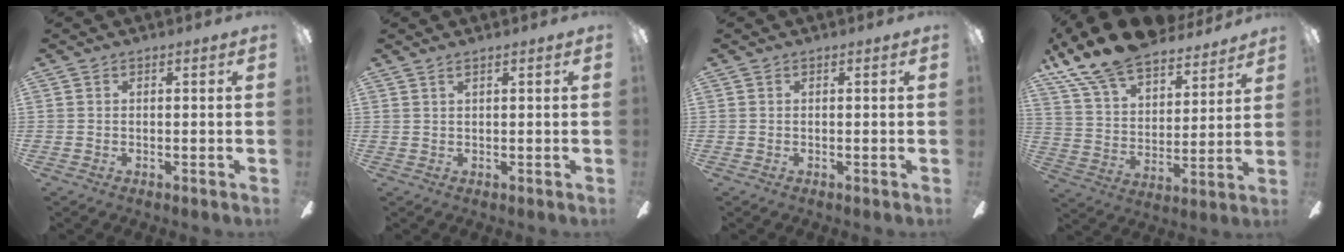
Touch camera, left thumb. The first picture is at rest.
{"total": 0.9, "force": [0.8, -0.1, 0.5], "torque": [-0.011, -0.001, 0.014]}
{"total": 0.0}
{"total": 15.6, "force": [13.0, 5.9, 6.4], "torque": [-0.135, -0.087, 0.236]}